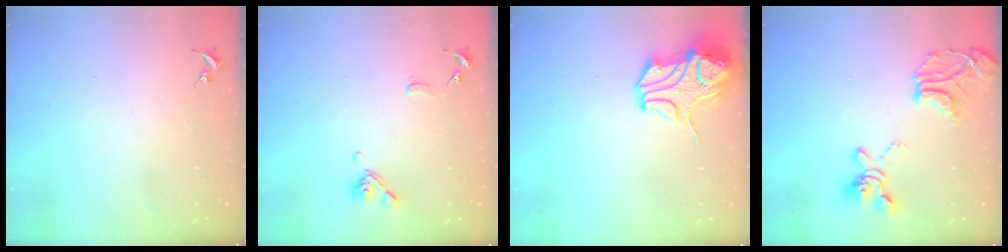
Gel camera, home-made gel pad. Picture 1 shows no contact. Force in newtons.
{"total": 10.3, "press": 10.2, "slide": 1.8}
{"total": 13.5, "press": 13.4, "slide": 2.1}
{"total": 21.0, "press": 21.0, "slide": 1.5}